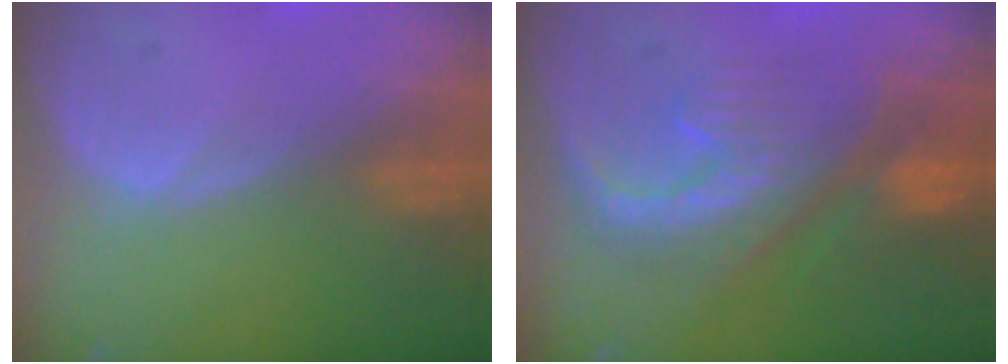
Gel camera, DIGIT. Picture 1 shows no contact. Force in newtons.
{"total": 9.4, "press": 9.0, "slide": 2.7}